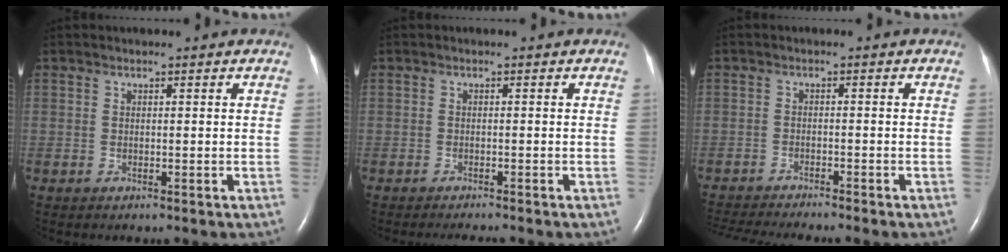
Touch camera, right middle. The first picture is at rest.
{"total": 3.0, "force": [-2.7, 0.0, 1.3], "torque": [-0.016, -0.006, -0.036]}
{"total": 9.3, "force": [-8.5, -0.7, 3.6], "torque": [-0.045, -0.017, -0.134]}